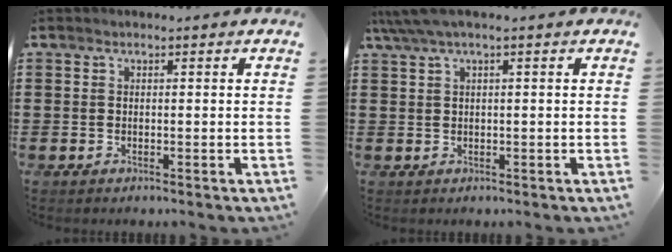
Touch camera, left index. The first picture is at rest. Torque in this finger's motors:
{"motor_torque": [0.40, 0.28, 0.40, 0.07]}